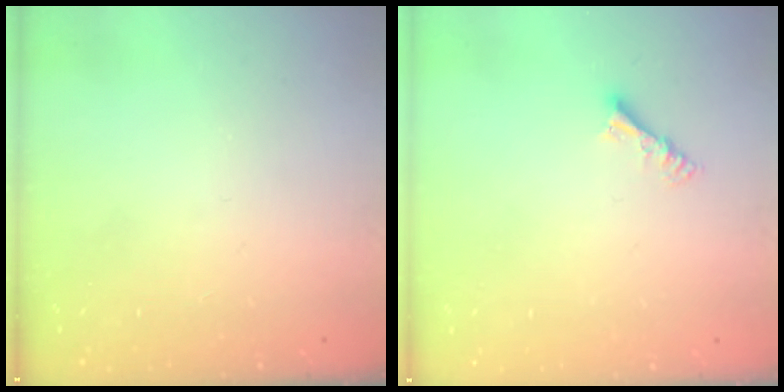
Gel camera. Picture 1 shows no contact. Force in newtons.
{"total": 5.2, "press": 5.1, "slide": 0.5}